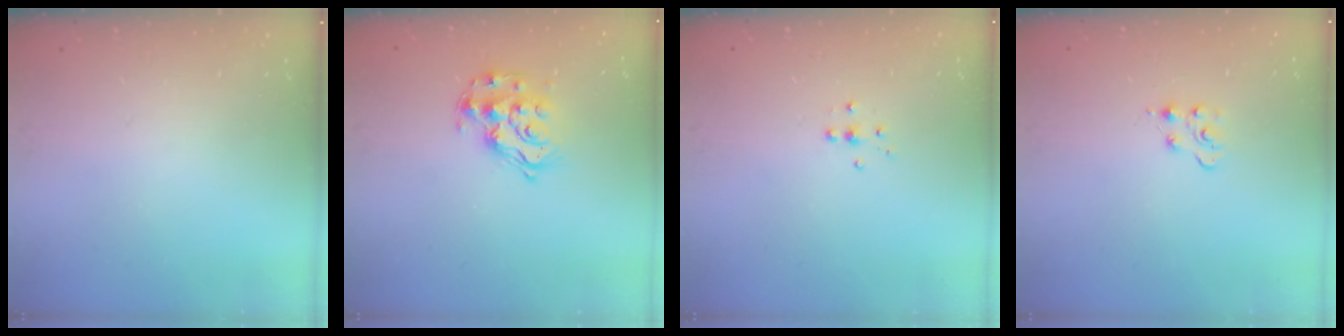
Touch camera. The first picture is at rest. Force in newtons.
{"total": 14.2, "press": 14.2, "slide": 1.0}
{"total": 3.6, "press": 3.5, "slide": 0.3}
{"total": 3.6, "press": 3.5, "slide": 0.5}